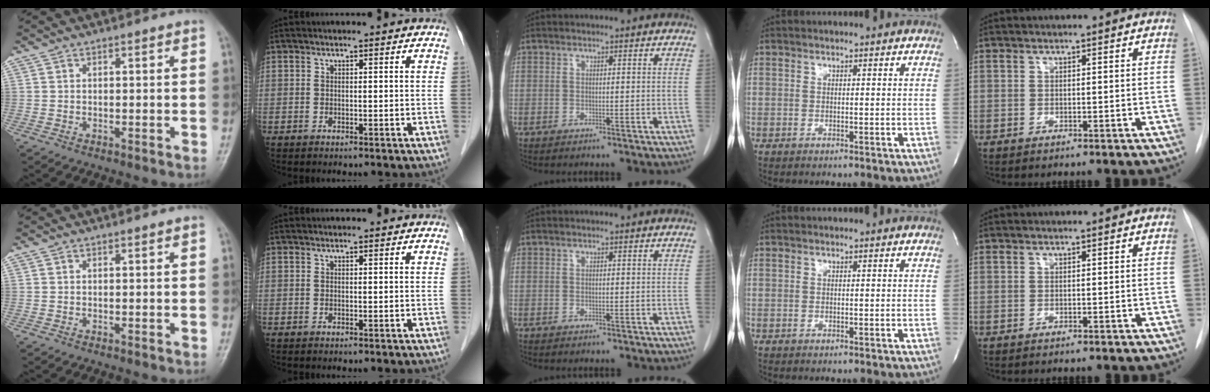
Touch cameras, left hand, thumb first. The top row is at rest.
{}